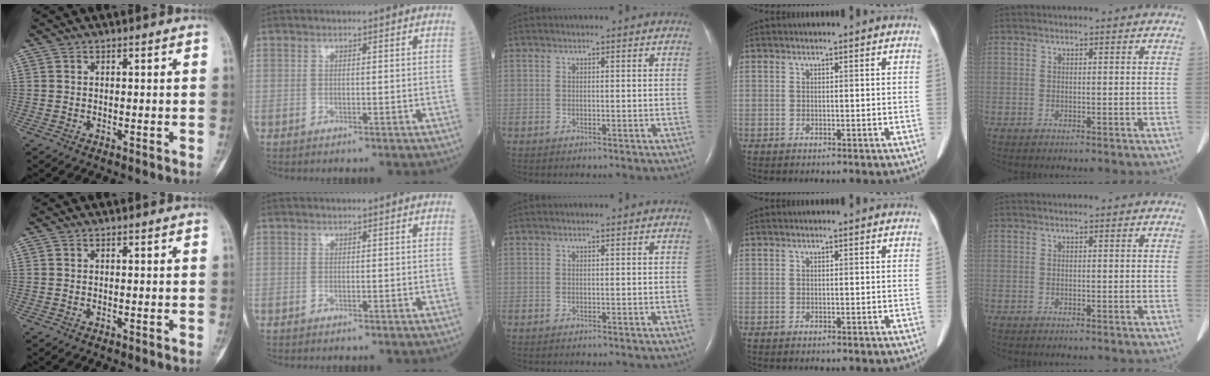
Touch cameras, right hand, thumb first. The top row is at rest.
{}